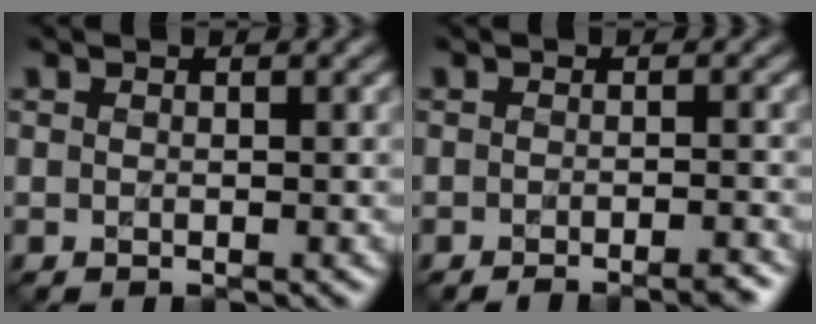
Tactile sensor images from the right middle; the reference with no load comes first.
{"total": 3.0, "force": [-2.2, 0.5, 2.0], "torque": [-0.021, 0.002, -0.036]}